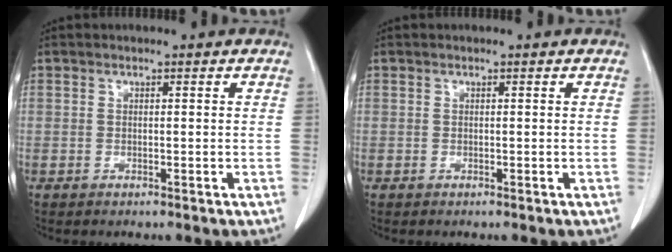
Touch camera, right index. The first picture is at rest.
{"total": 0.0}